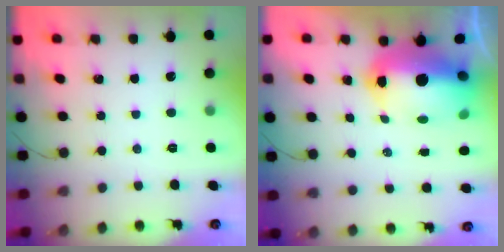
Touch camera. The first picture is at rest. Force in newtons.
{"total": 16.0, "press": 15.7, "slide": 2.9}